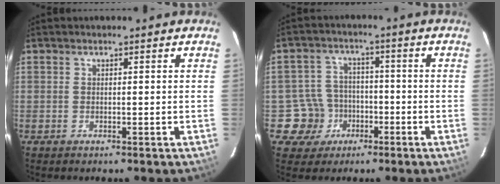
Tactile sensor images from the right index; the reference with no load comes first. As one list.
[{"total": 7.4, "force": [-3.1, 6.8, 0.2], "torque": [-0.027, 0.028, -0.045]}]